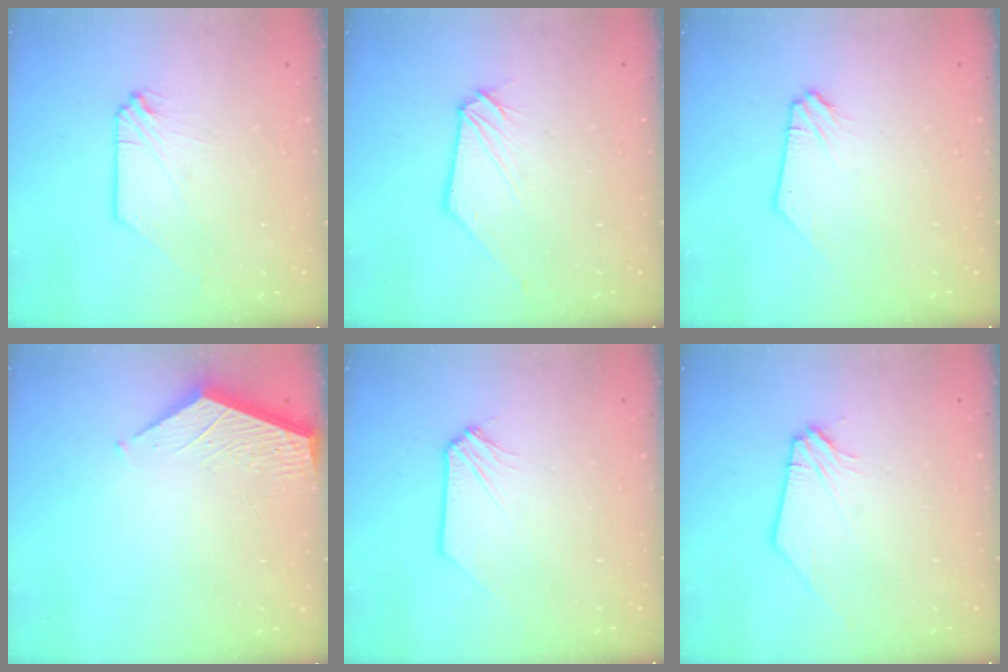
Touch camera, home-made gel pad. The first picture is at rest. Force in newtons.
{"total": 1.1, "press": 1.1, "slide": 0.1}
{"total": 0.0}
{"total": 3.4, "press": 3.4, "slide": 0.4}
{"total": 0.8, "press": 0.8, "slide": 0.1}
{"total": 0.8, "press": 0.8, "slide": 0.1}